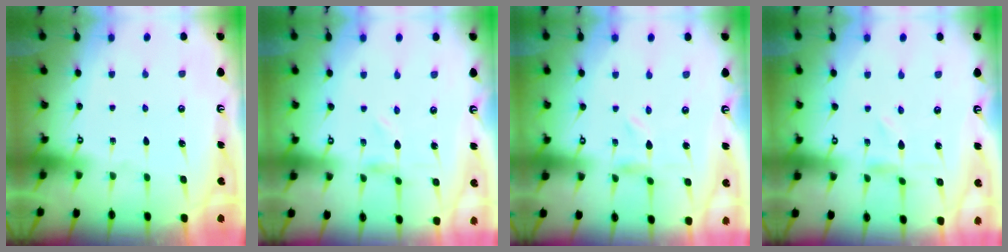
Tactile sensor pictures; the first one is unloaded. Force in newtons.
{"total": 0.0}
{"total": 0.5, "press": 0.5, "slide": 0.2}
{"total": 0.0}